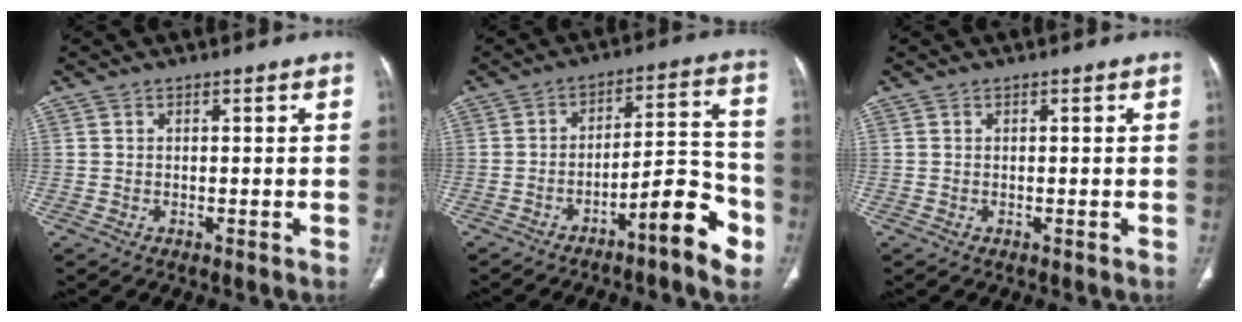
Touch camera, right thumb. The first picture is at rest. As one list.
[{"total": 10.4, "force": [-5.9, 2.3, 8.3], "torque": [-0.106, 0.060, -0.089]}, {"total": 0.0}]